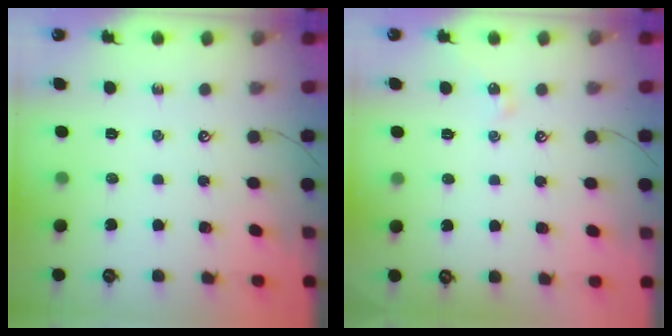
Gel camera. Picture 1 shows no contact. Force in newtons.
{"total": 2.4, "press": 2.4, "slide": 0.5}